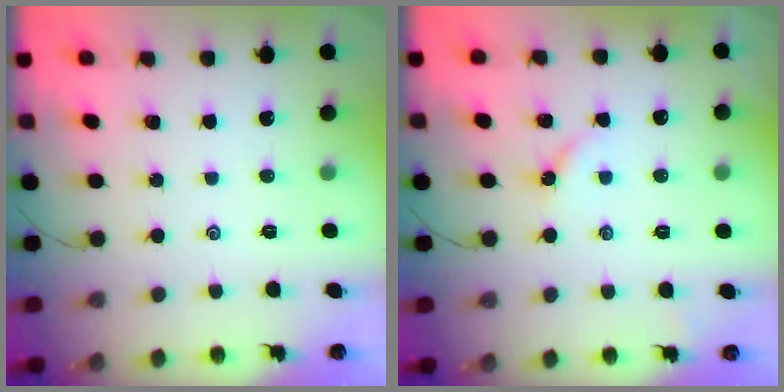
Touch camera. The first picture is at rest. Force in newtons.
{"total": 2.7, "press": 2.7, "slide": 0.4}